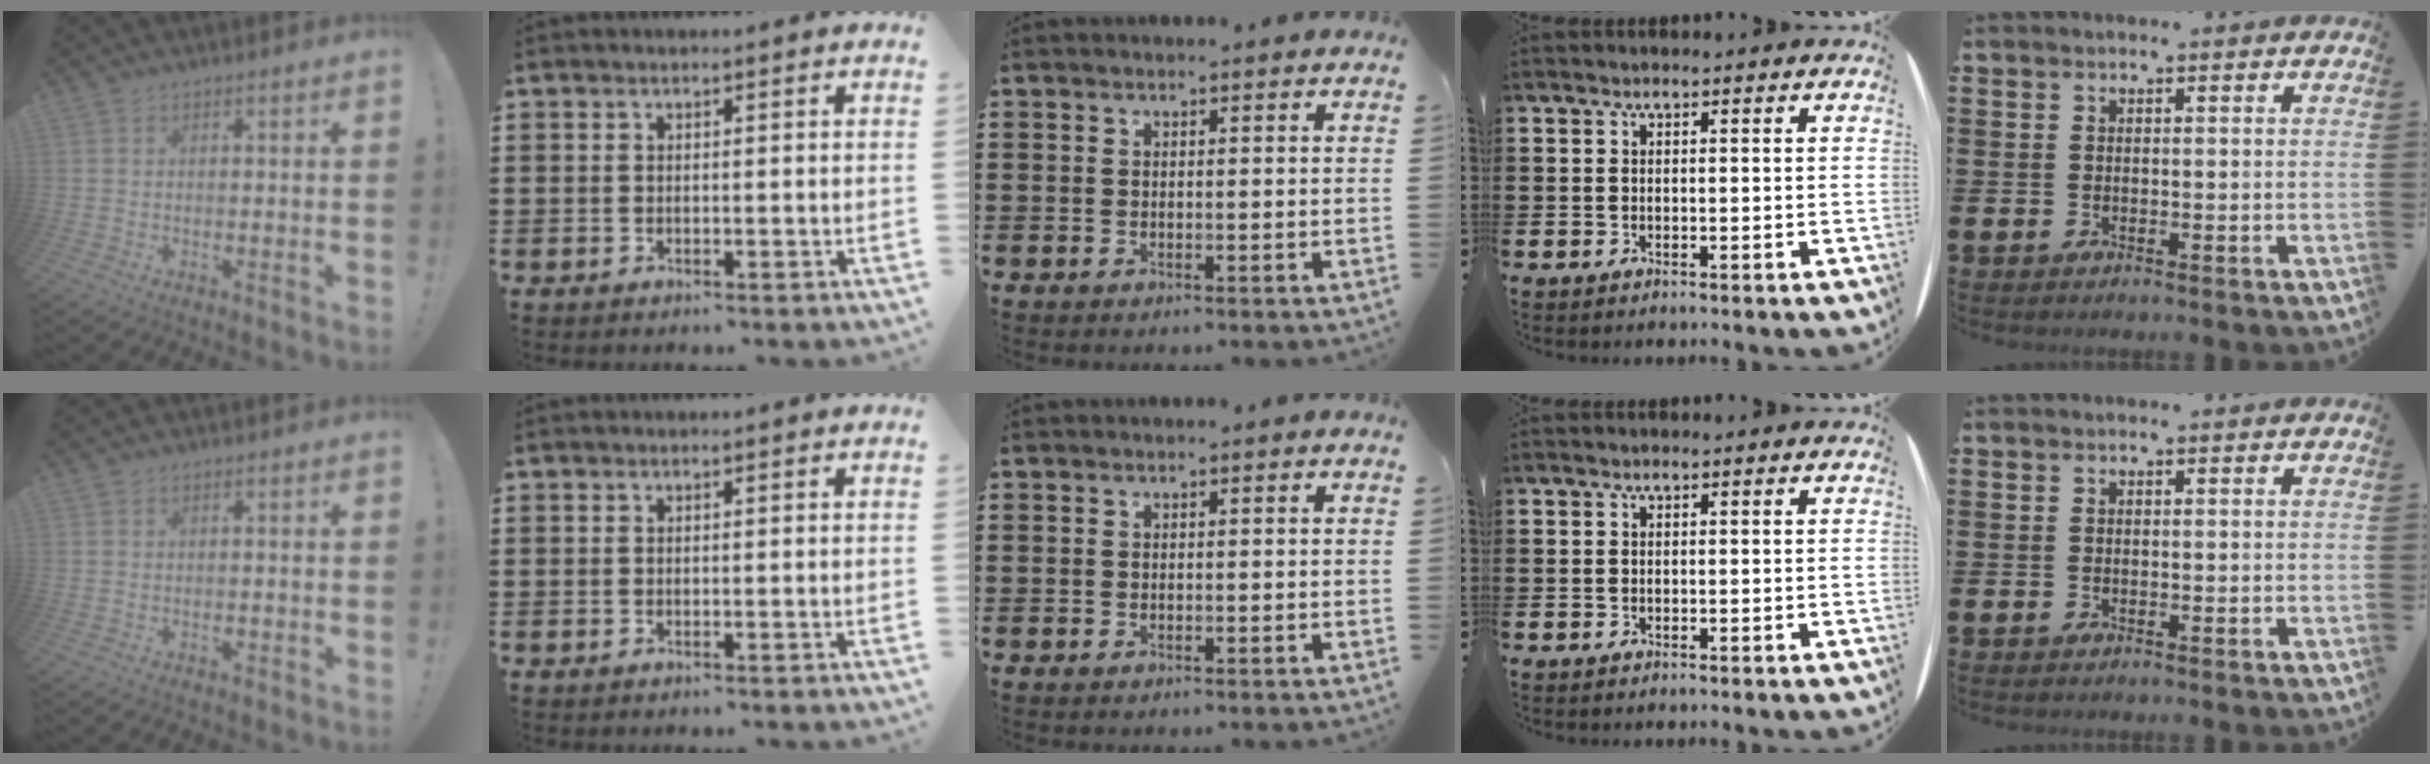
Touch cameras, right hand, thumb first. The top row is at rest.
{"thumb": {"total": 0.6, "force": [-0.5, 0.2, 0.2], "torque": [-0.002, 0.000, -0.010]}}